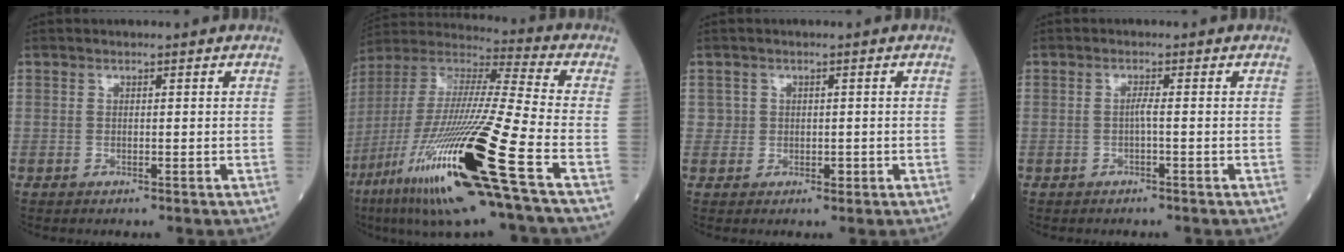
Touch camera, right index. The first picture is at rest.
{"total": 26.4, "force": [-11.4, 0.8, 23.7], "torque": [-0.469, -0.063, -0.215]}
{"total": 1.9, "force": [0.2, 1.9, 0.3], "torque": [-0.003, 0.002, 0.004]}
{"total": 1.1, "force": [-0.3, -0.1, 1.0], "torque": [-0.019, 0.001, -0.006]}